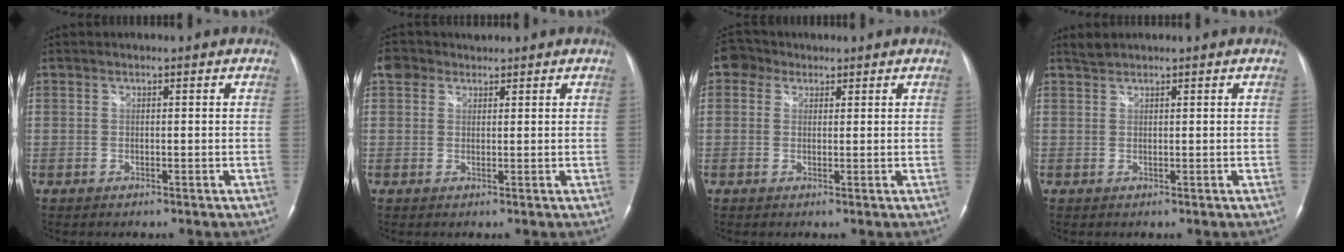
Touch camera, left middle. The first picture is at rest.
{"total": 2.6, "force": [1.7, 1.9, 0.5], "torque": [-0.012, 0.023, 0.031]}
{"total": 3.1, "force": [1.6, 2.6, 0.7], "torque": [-0.014, 0.016, 0.024]}
{"total": 1.1, "force": [1.1, 0.0, 0.0], "torque": [-0.005, 0.008, 0.027]}